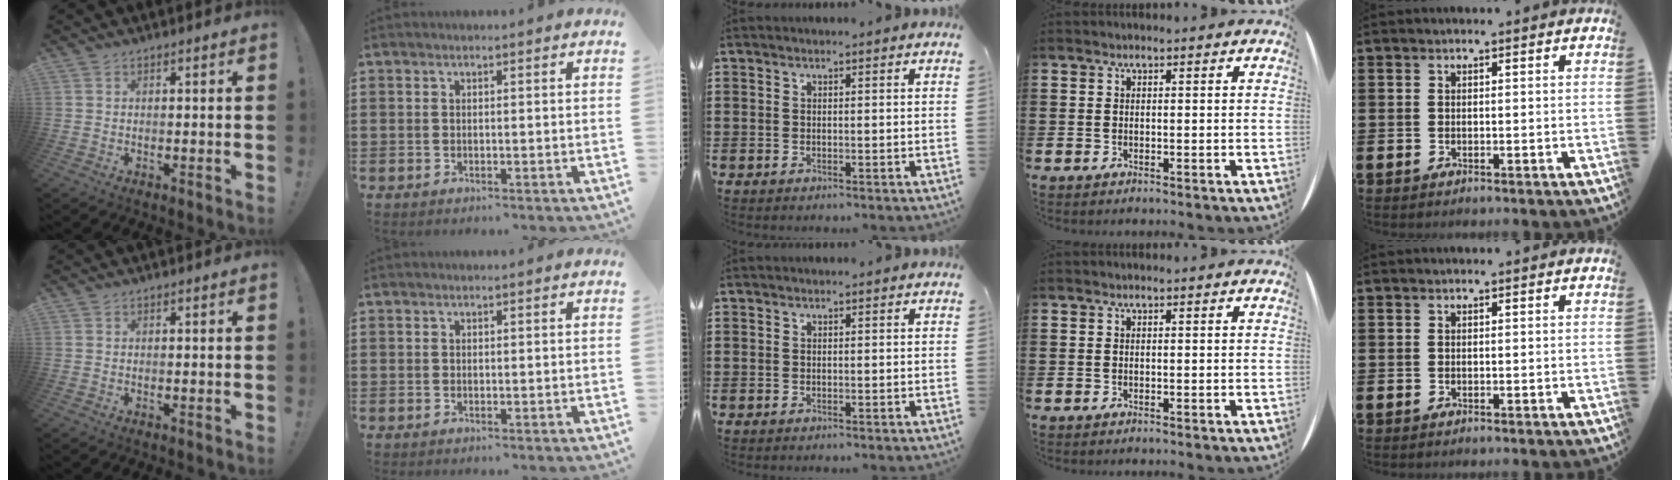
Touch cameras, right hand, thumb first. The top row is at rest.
{}